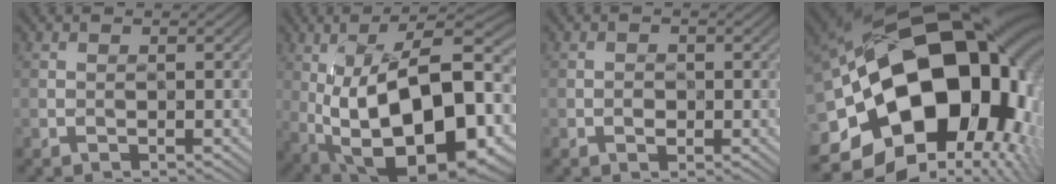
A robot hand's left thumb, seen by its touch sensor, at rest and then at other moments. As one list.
[{"total": 19.5, "force": [-2.2, 9.0, 17.2], "torque": [-0.274, -0.005, -0.026]}, {"total": 0.8, "force": [-0.1, 0.8, 0.2], "torque": [0.000, -0.006, 0.000]}, {"total": 22.1, "force": [-1.7, 14.7, 16.3], "torque": [-0.327, -0.047, -0.009]}]